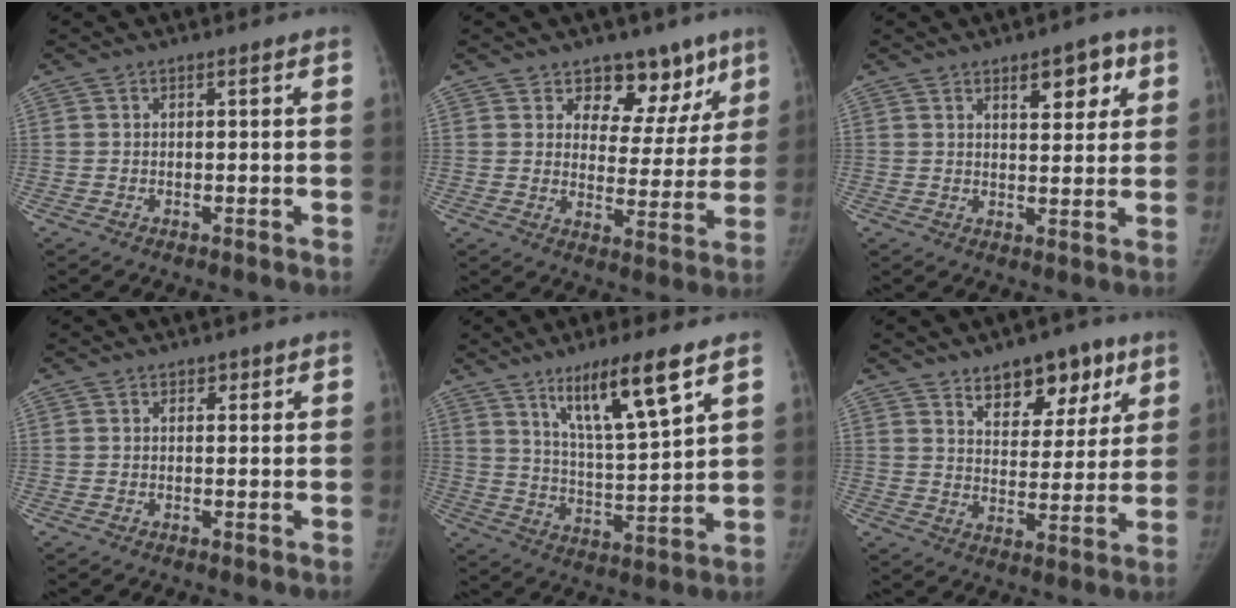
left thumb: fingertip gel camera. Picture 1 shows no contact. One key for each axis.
{"total": 11.5, "fx": 7.7, "fy": 7.4, "fz": 4.4, "tx": 0.008, "ty": -0.034, "tz": 0.106}
{"total": 6.8, "fx": 3.5, "fy": 3.3, "fz": 4.9, "tx": -0.041, "ty": -0.017, "tz": 0.046}
{"total": 1.1, "fx": 0.7, "fy": 0.7, "fz": 0.4, "tx": 0.004, "ty": -0.004, "tz": 0.008}
{"total": 13.5, "fx": 8.1, "fy": 2.0, "fz": 10.6, "tx": -0.178, "ty": -0.049, "tz": 0.149}
{"total": 11.9, "fx": 7.4, "fy": 6.6, "fz": 6.7, "tx": -0.049, "ty": -0.040, "tz": 0.113}